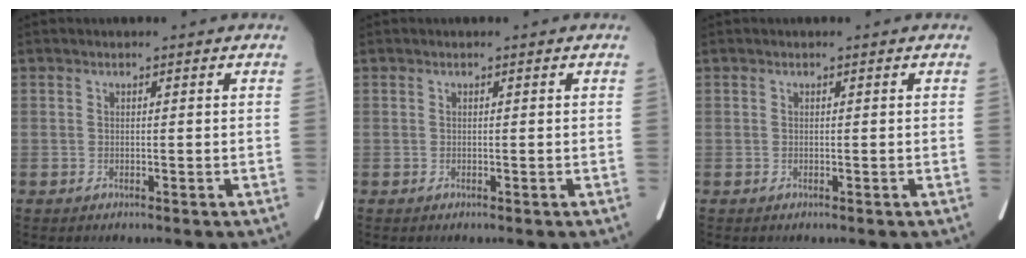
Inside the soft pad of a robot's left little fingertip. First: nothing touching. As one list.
[{"total": 0.0}, {"total": 0.0}]